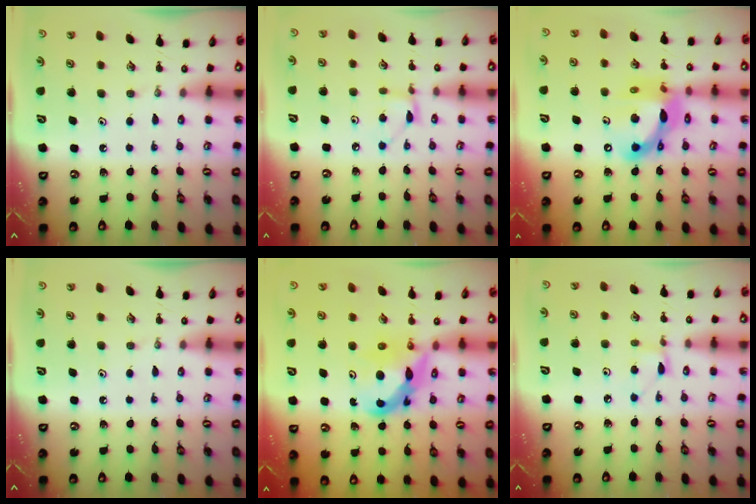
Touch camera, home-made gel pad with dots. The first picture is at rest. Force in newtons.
{"total": 3.5, "press": 3.5, "slide": 0.0}
{"total": 15.1, "press": 15.1, "slide": 0.7}
{"total": 0.0}
{"total": 8.2, "press": 8.2, "slide": 0.7}
{"total": 3.0, "press": 3.0, "slide": 0.4}